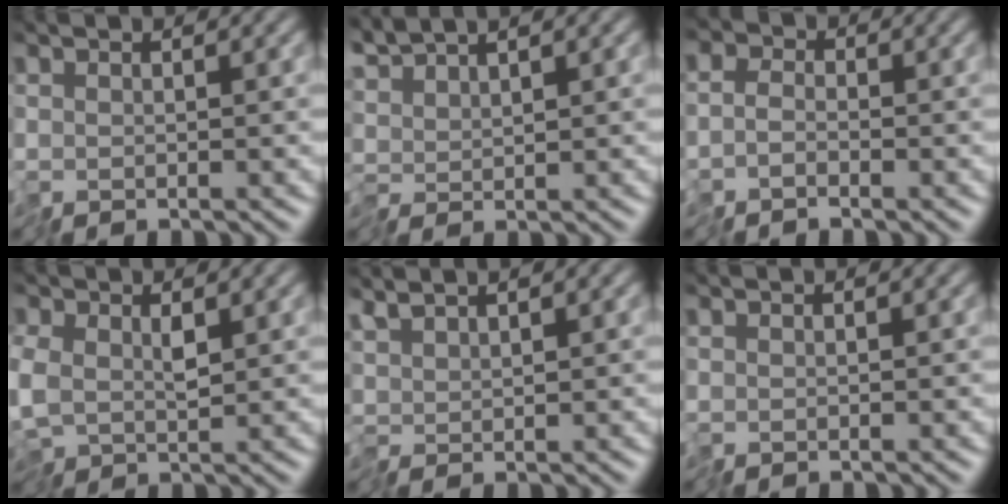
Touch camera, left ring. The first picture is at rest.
{"total": 2.7, "force": [2.4, 0.5, 1.2], "torque": [-0.034, 0.010, 0.048]}
{"total": 2.3, "force": [-1.5, 1.6, 0.7], "torque": [-0.007, -0.003, -0.038]}
{"total": 4.0, "force": [0.0, 2.7, 3.0], "torque": [-0.072, -0.010, 0.002]}
{"total": 1.6, "force": [1.5, 0.1, 0.6], "torque": [-0.022, 0.007, 0.033]}
{"total": 0.0}